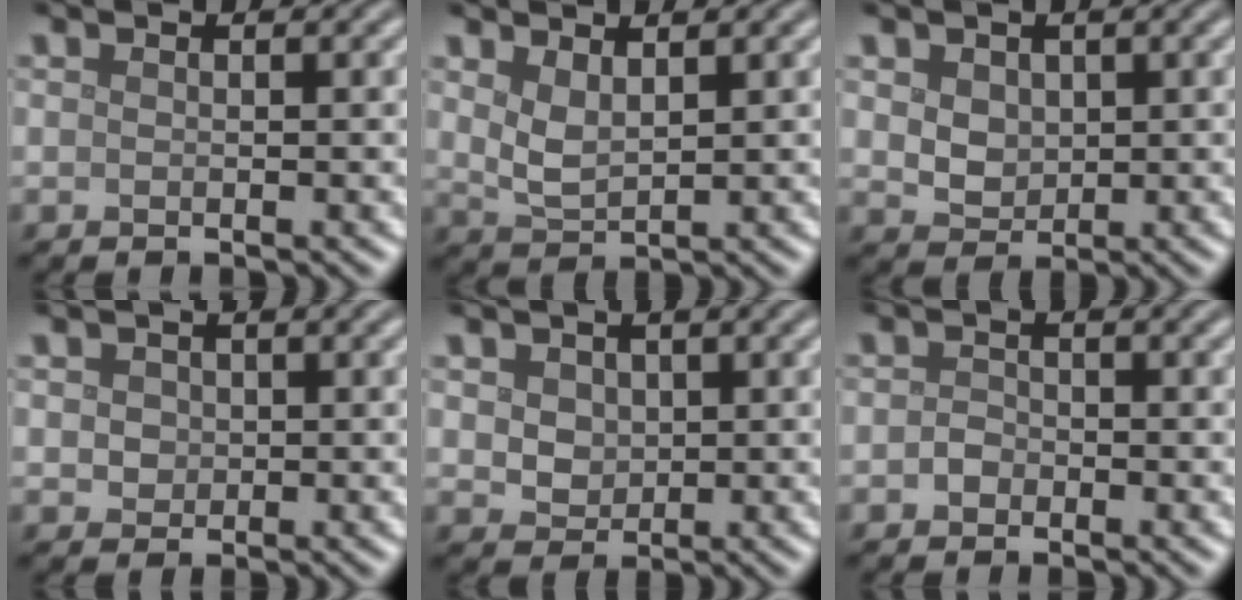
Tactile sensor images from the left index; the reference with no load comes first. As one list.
[{"total": 2.4, "force": [1.3, 1.0, 1.7], "torque": [-0.043, -0.003, 0.030]}, {"total": 3.2, "force": [1.2, 2.4, 1.7], "torque": [-0.042, 0.008, 0.026]}, {"total": 1.4, "force": [0.3, 1.3, 0.6], "torque": [-0.006, 0.001, 0.004]}, {"total": 3.0, "force": [1.2, 2.3, 1.5], "torque": [-0.038, 0.007, 0.026]}, {"total": 1.1, "force": [-0.5, 0.9, 0.4], "torque": [-0.006, 0.000, -0.012]}]